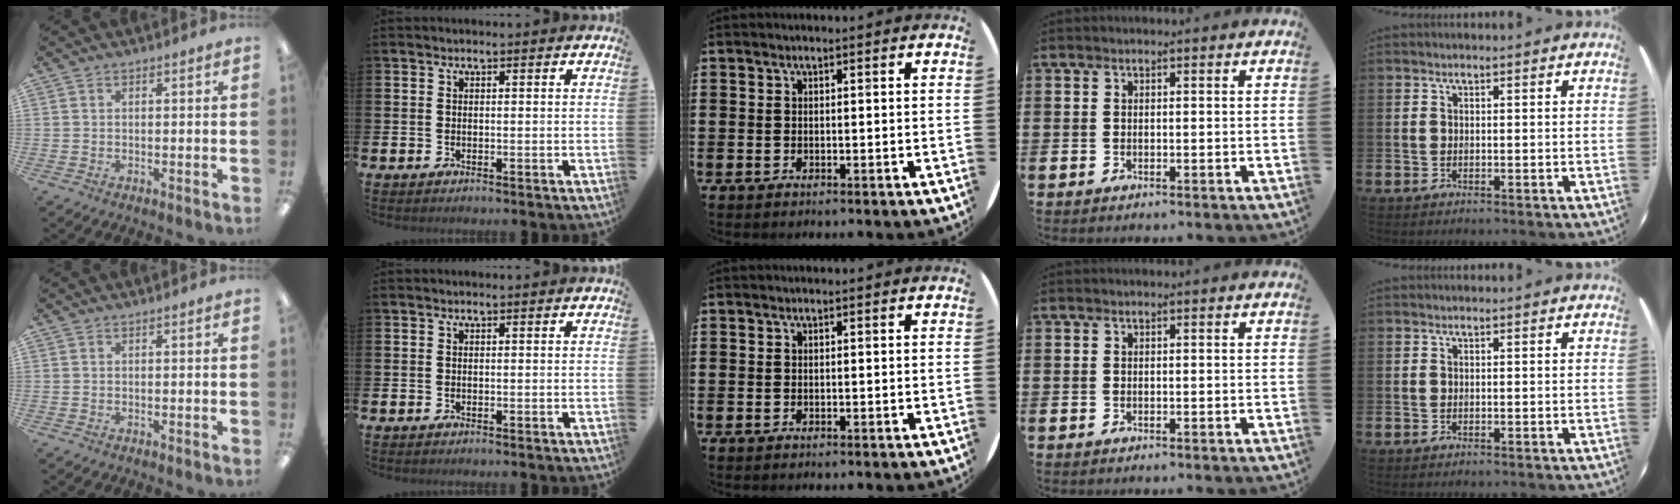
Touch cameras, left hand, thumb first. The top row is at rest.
{}